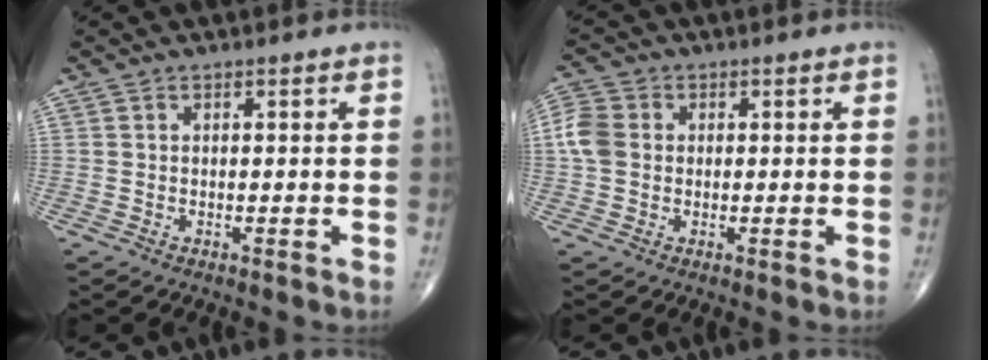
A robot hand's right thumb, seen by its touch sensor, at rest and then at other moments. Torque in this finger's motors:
{"motor_torque": [-0.06, 0.16, 0.30, -0.09, 0.10]}